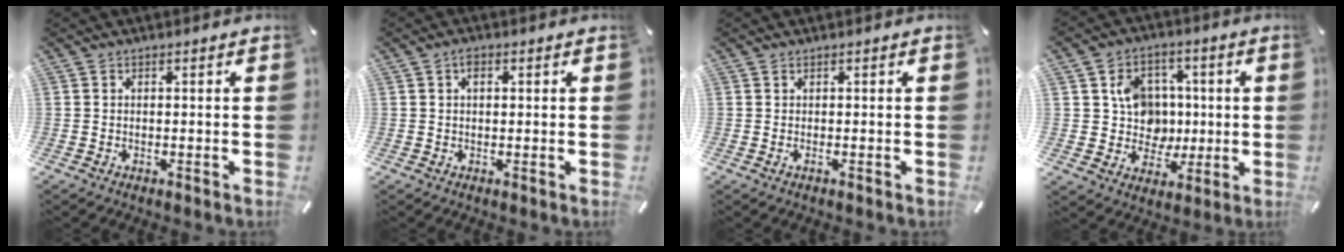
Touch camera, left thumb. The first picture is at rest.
{"total": 1.8, "force": [0.7, 1.0, 1.3], "torque": [-0.028, 0.005, 0.012]}
{"total": 0.7, "force": [-0.1, 0.1, 0.7], "torque": [-0.011, -0.003, -0.001]}
{"total": 11.0, "force": [1.8, 10.4, 3.1], "torque": [-0.046, -0.005, 0.046]}